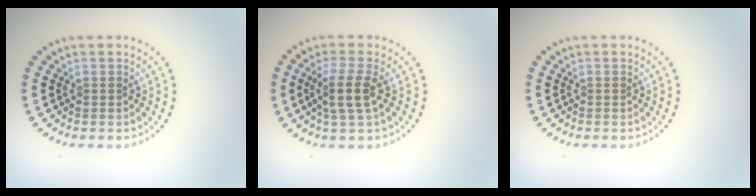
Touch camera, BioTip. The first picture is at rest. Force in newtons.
{"total": 2.9, "press": 2.4, "slide": 1.6}
{"total": 0.0}